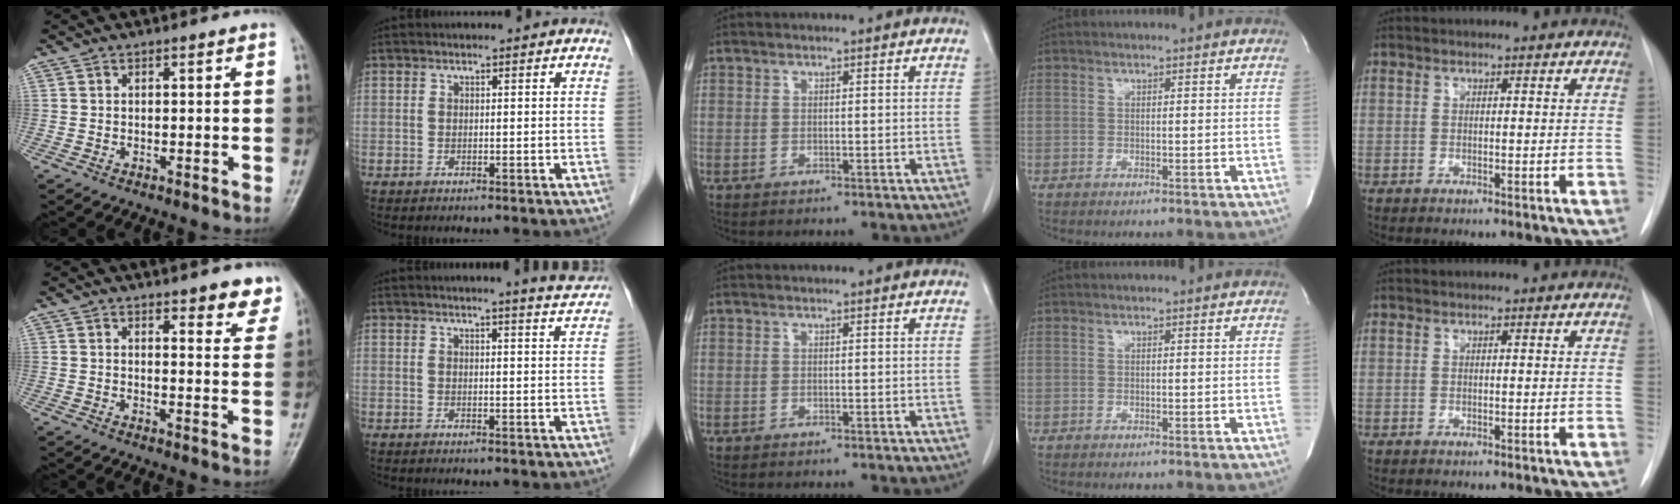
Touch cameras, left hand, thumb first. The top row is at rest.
{"thumb": {"total": 6.6, "force": [5.2, 2.3, 3.3], "torque": [-0.006, -0.028, 0.051]}, "index": {"total": 5.3, "force": [4.9, -0.8, 1.7], "torque": [-0.027, -0.013, 0.043]}}